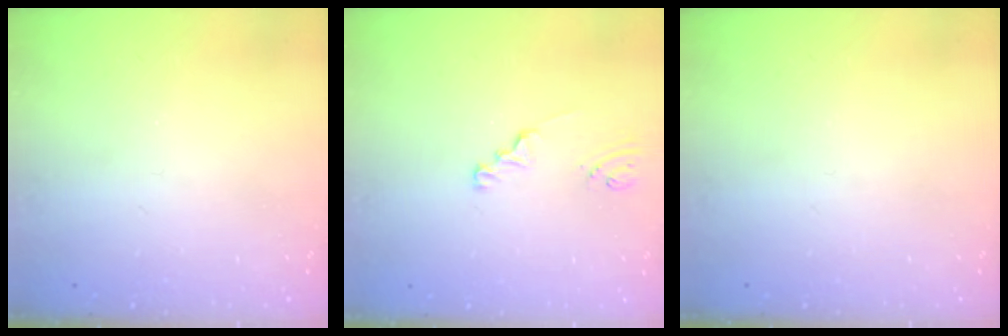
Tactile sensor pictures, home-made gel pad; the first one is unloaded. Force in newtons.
{"total": 1.3, "press": 1.3, "slide": 0.1}
{"total": 0.0}